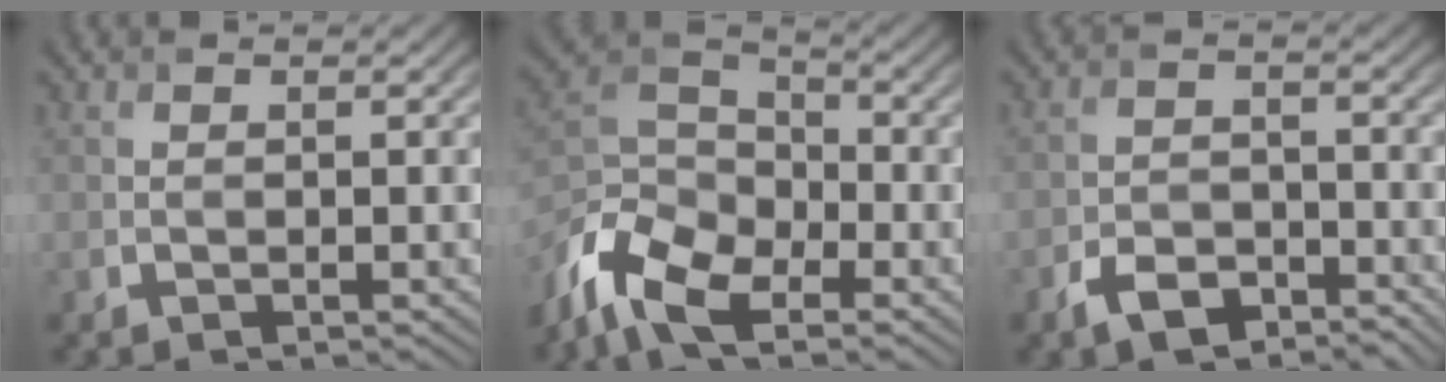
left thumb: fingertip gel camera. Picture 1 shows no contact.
{"total": 11.0, "force": [-7.2, 5.3, 6.4], "torque": [-0.149, -0.015, -0.157]}
{"total": 4.6, "force": [-3.3, 2.3, 2.1], "torque": [-0.041, -0.004, -0.067]}